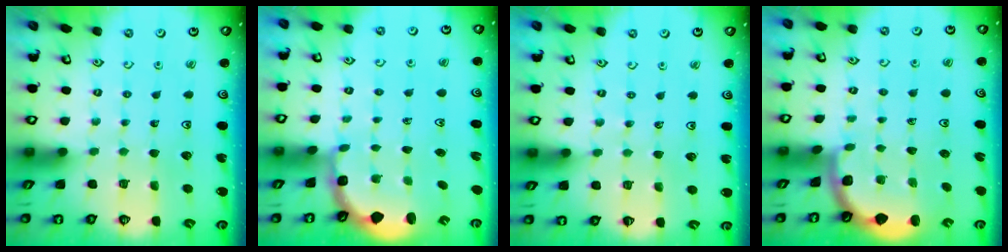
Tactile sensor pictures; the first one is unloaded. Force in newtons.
{"total": 2.9, "press": 1.9, "slide": 2.2}
{"total": 2.1, "press": 2.1, "slide": 0.4}
{"total": 1.7, "press": 1.6, "slide": 0.1}